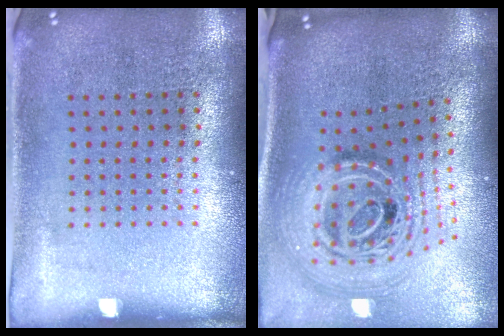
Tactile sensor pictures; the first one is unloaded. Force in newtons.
{"total": 2.7, "press": 1.9, "slide": 1.9}